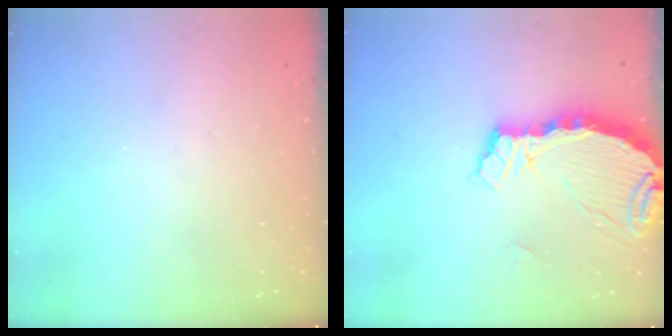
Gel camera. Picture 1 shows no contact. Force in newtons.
{"total": 6.7, "press": 6.7, "slide": 0.8}